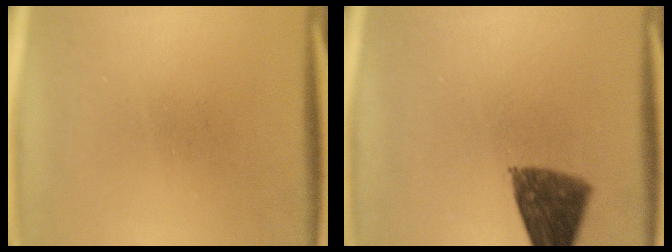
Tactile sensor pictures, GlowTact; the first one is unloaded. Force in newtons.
{"total": 9.4}